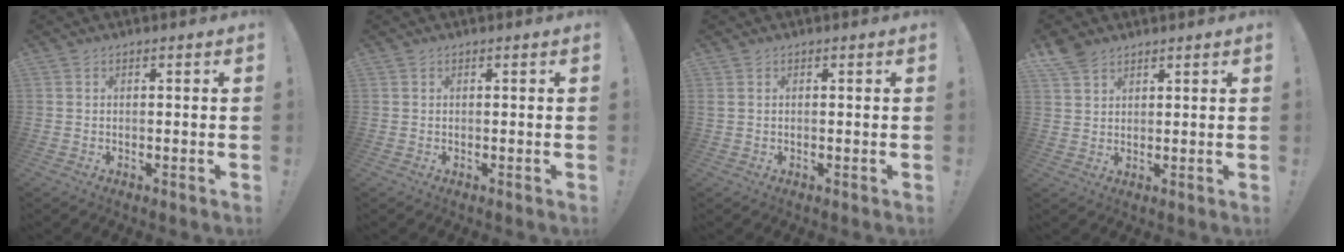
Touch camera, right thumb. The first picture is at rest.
{"total": 0.0}
{"total": 0.5, "force": [0.3, 0.1, 0.4], "torque": [-0.009, -0.001, 0.005]}
{"total": 4.7, "force": [3.7, 2.5, 1.6], "torque": [-0.026, -0.021, 0.070]}